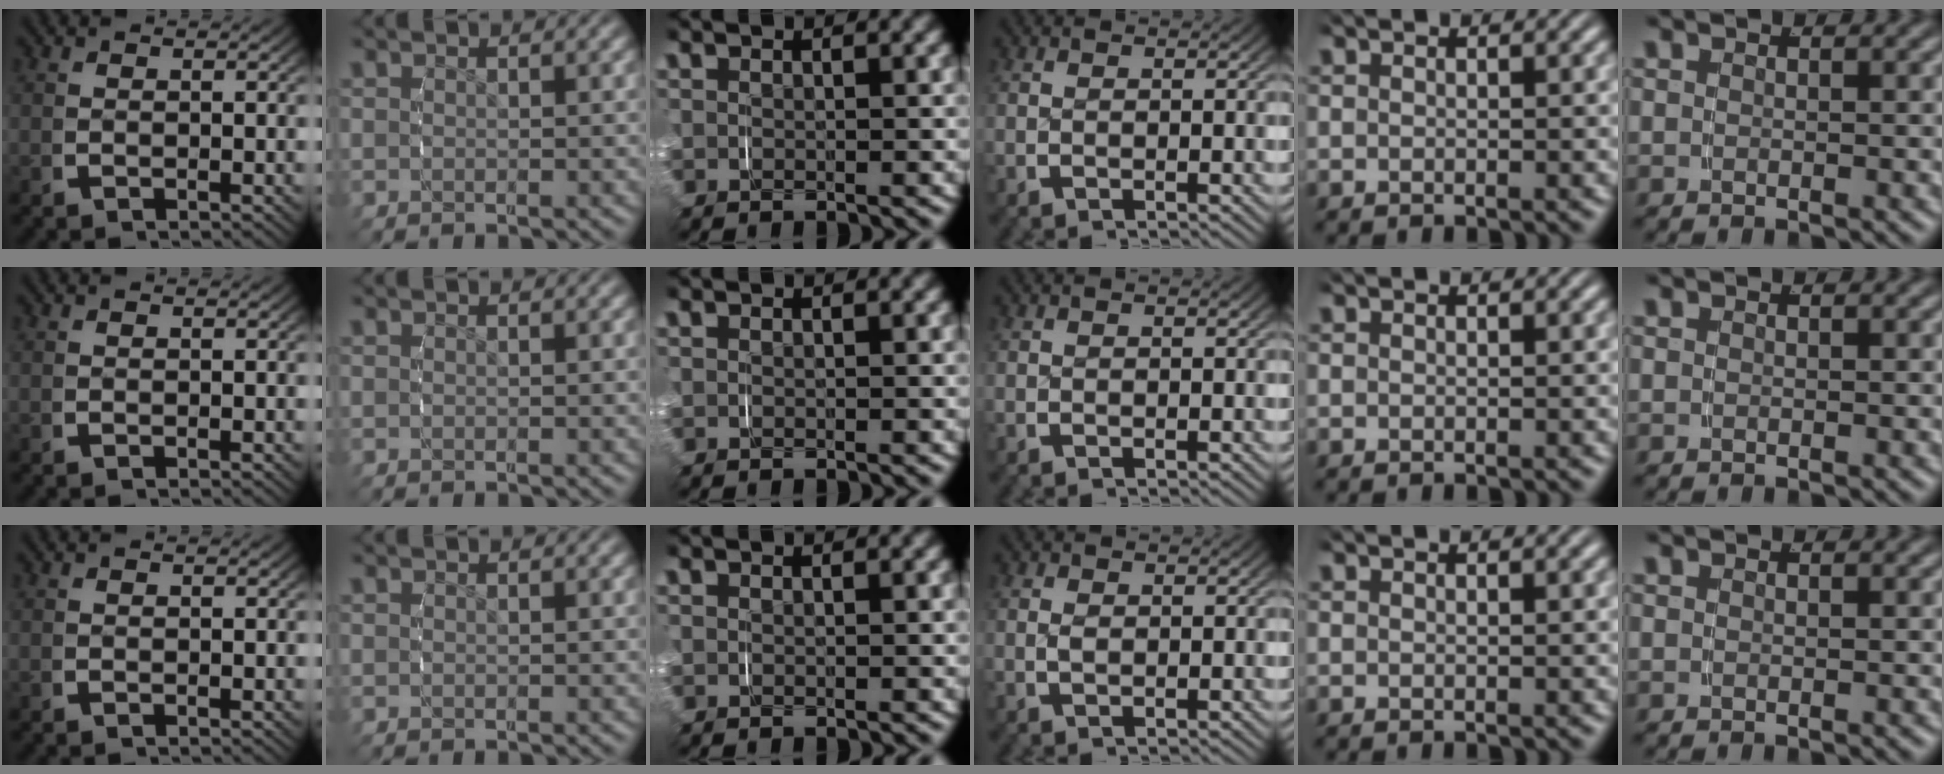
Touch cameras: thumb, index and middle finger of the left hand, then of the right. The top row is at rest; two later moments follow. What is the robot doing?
{"motion": "grasp_and_lifting", "object": "ribbon"}